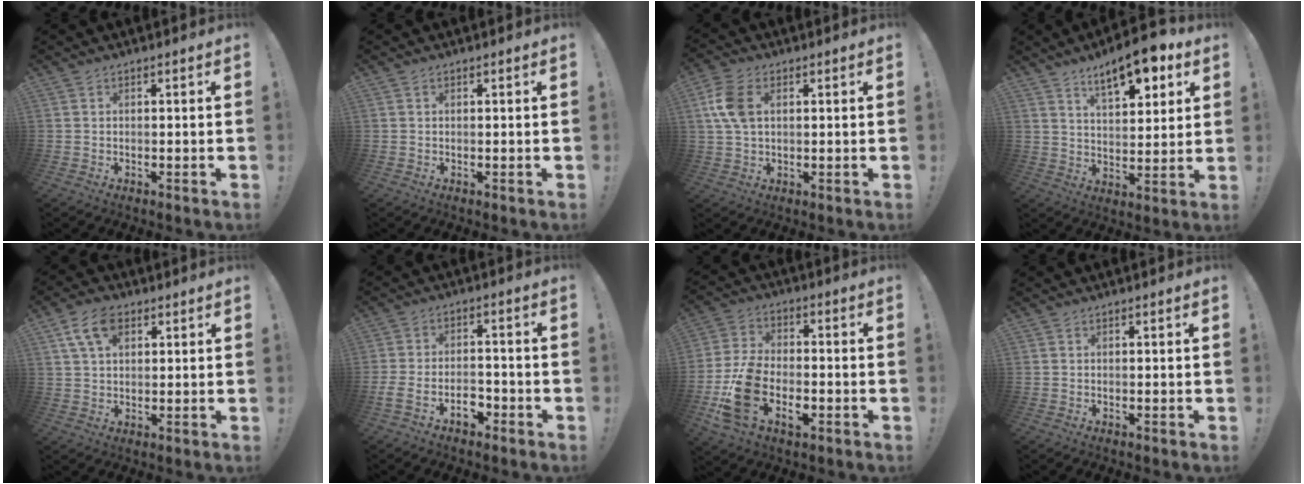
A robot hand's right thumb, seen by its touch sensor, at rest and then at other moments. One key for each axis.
{"total": 0.0}
{"total": 8.6, "fx": 2.2, "fy": 5.6, "fz": 6.1, "tx": -0.138, "ty": 0.006, "tz": 0.042}
{"total": 14.0, "fx": 8.8, "fy": 5.0, "fz": 9.7, "tx": -0.138, "ty": -0.046, "tz": 0.145}
{"total": 8.9, "fx": 4.0, "fy": 5.5, "fz": 5.8, "tx": -0.112, "ty": 0.000, "tz": 0.075}
{"total": 7.8, "fx": -4.7, "fy": 4.6, "fz": 4.2, "tx": -0.078, "ty": 0.029, "tz": -0.082}
{"total": 14.2, "fx": -5.6, "fy": 9.1, "fz": 9.4, "tx": -0.188, "ty": 0.027, "tz": -0.099}
{"total": 0.0}